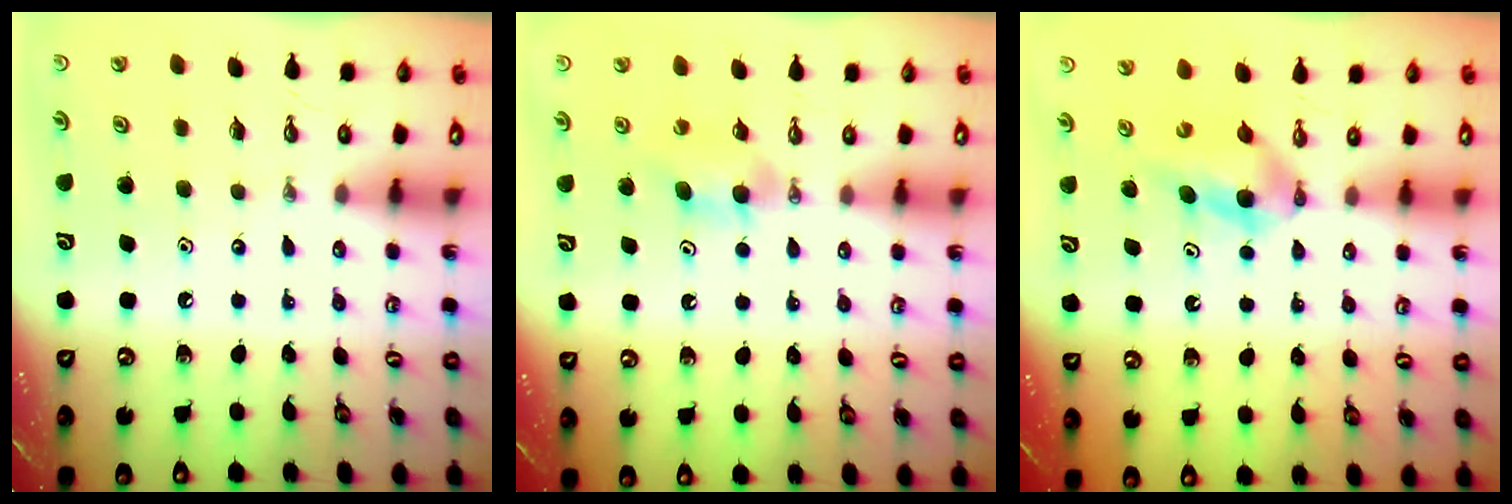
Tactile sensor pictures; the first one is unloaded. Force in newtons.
{"total": 5.9, "press": 5.8, "slide": 1.0}
{"total": 4.3, "press": 4.2, "slide": 0.8}